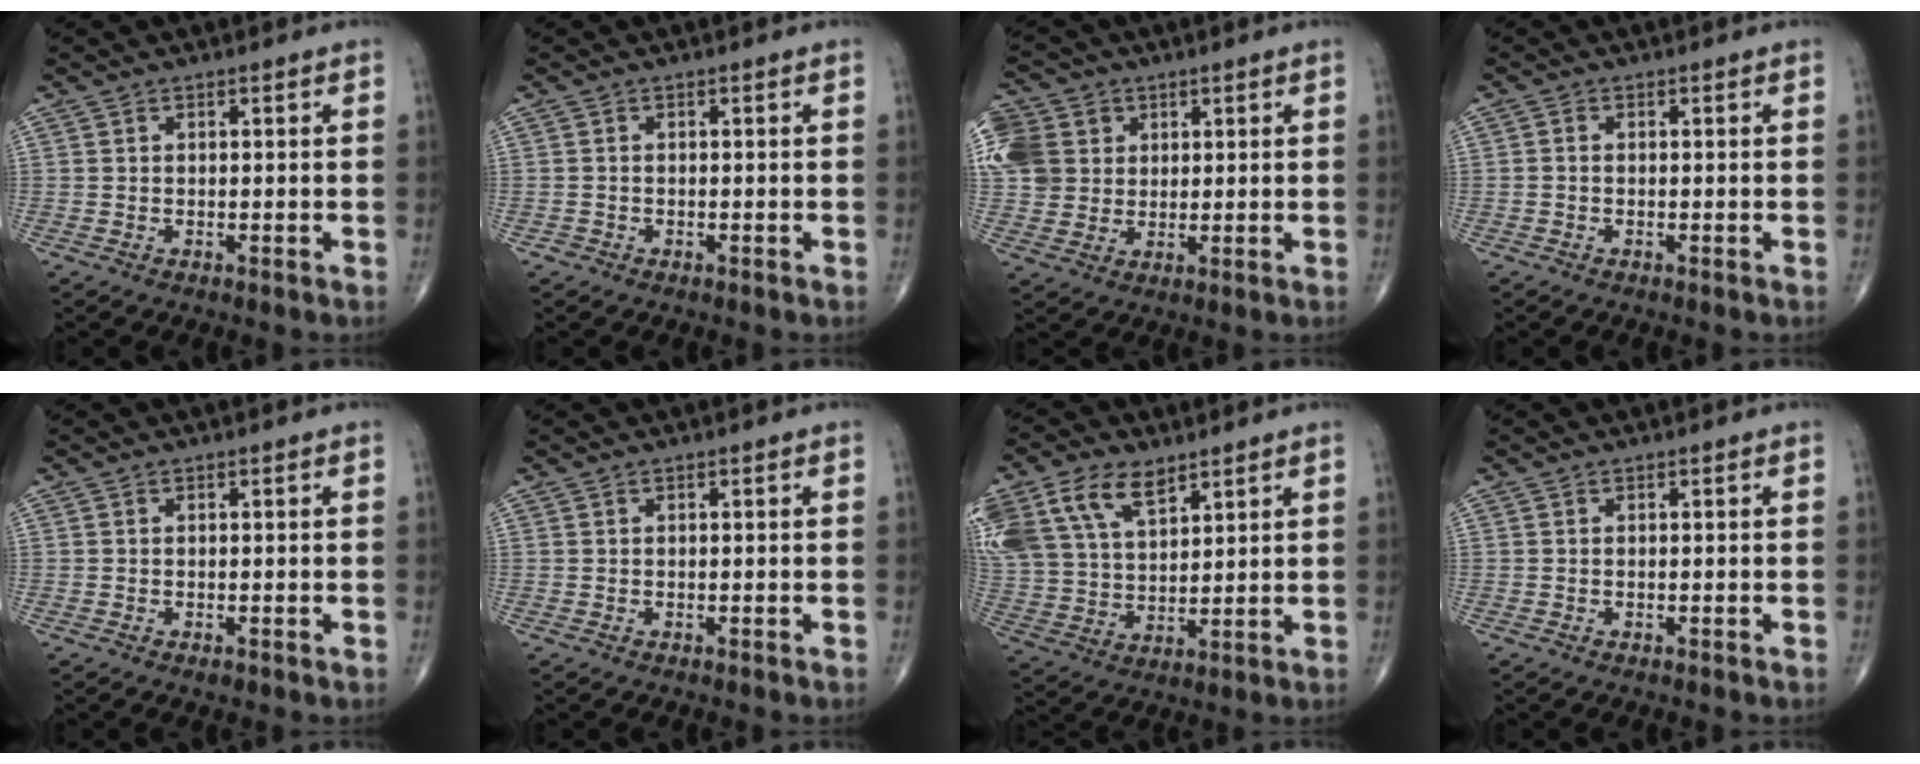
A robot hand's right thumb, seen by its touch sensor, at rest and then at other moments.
{"total": 0.7, "force": [-0.4, 0.6, 0.1], "torque": [0.001, 0.003, -0.012]}
{"total": 14.6, "force": [4.2, 12.4, 6.6], "torque": [-0.150, 0.020, 0.083]}
{"total": 0.7, "force": [-0.2, 0.5, 0.5], "torque": [-0.007, 0.000, -0.008]}
{"total": 0.8, "force": [-0.3, 0.4, 0.6], "torque": [-0.012, -0.003, -0.006]}
{"total": 0.0}
{"total": 18.2, "force": [9.8, 10.7, 11.0], "torque": [-0.242, -0.002, 0.192]}
{"total": 0.0}